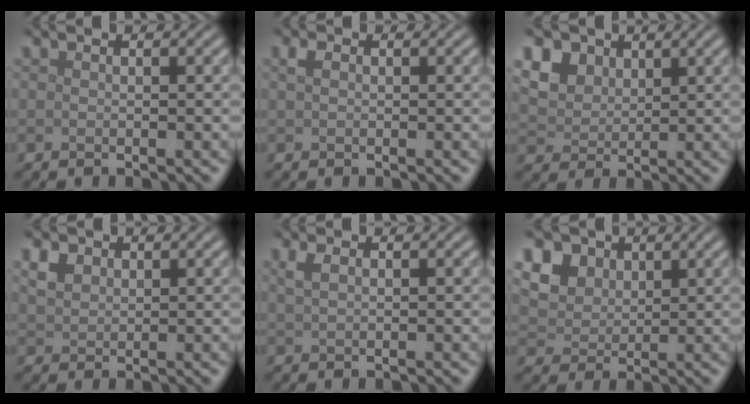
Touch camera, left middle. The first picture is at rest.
{"total": 0.9, "force": [0.3, 0.6, 0.6], "torque": [-0.012, 0.002, 0.003]}
{"total": 7.6, "force": [4.0, 5.5, 3.4], "torque": [-0.109, 0.020, 0.071]}
{"total": 2.0, "force": [1.1, 1.4, 0.9], "torque": [-0.021, 0.003, 0.021]}
{"total": 1.2, "force": [0.7, 0.5, 0.9], "torque": [-0.019, 0.003, 0.016]}
{"total": 9.4, "force": [4.8, 6.9, 4.2], "torque": [-0.116, 0.027, 0.079]}